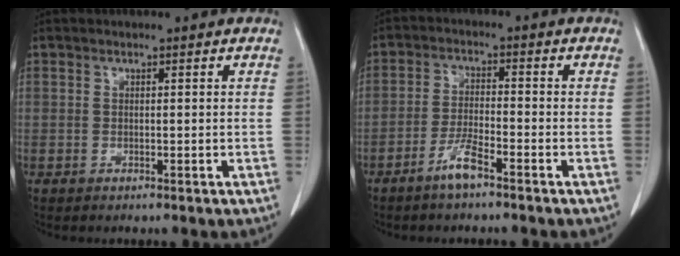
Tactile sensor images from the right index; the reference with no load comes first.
{"total": 4.5, "force": [-3.2, 0.4, 3.1], "torque": [-0.067, -0.002, -0.065]}